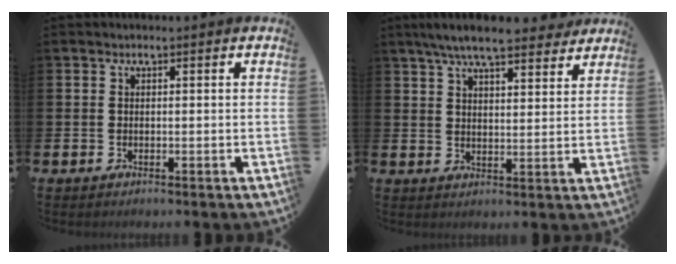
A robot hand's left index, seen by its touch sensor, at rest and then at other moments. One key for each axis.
{"total": 7.5, "fx": 6.9, "fy": 1.1, "fz": 2.7, "tx": -0.064, "ty": -0.027, "tz": 0.124}